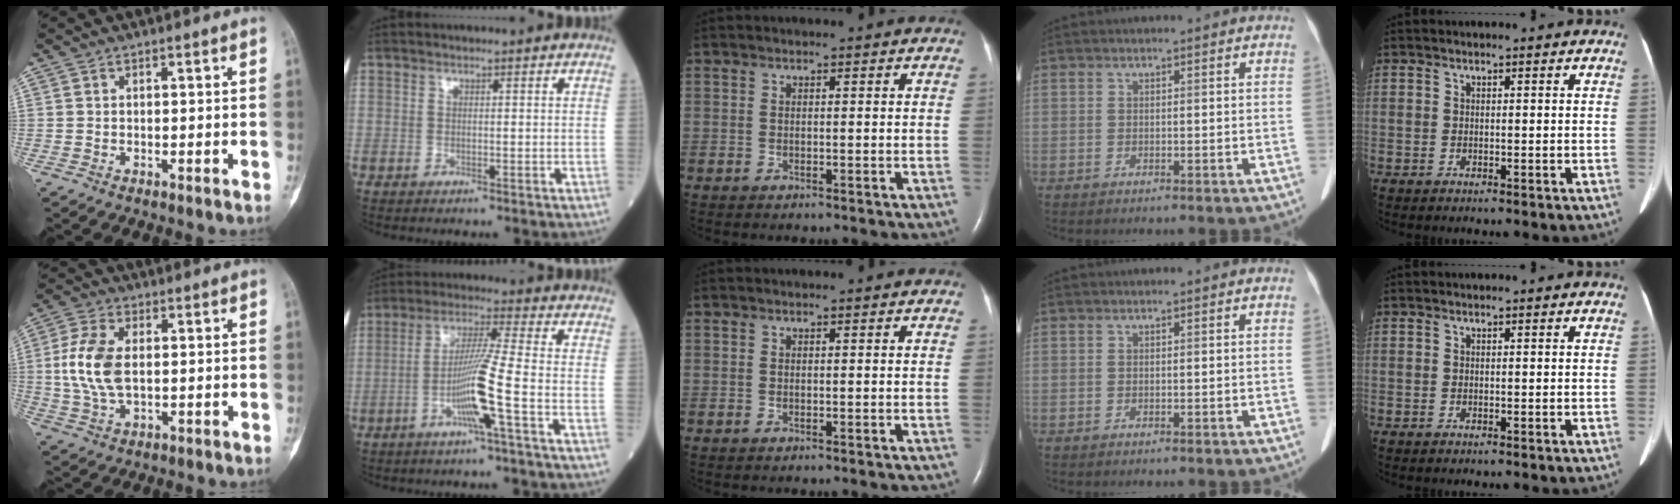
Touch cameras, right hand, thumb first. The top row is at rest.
{"thumb": {"total": 9.9, "force": [0.5, 5.5, 8.2], "torque": [-0.186, 0.003, 0.012]}, "index": {"total": 8.7, "force": [-3.2, -1.8, 7.9], "torque": [-0.156, -0.002, -0.063]}}